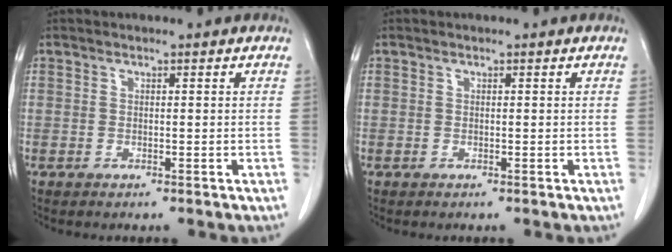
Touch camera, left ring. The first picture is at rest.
{"total": 0.0}